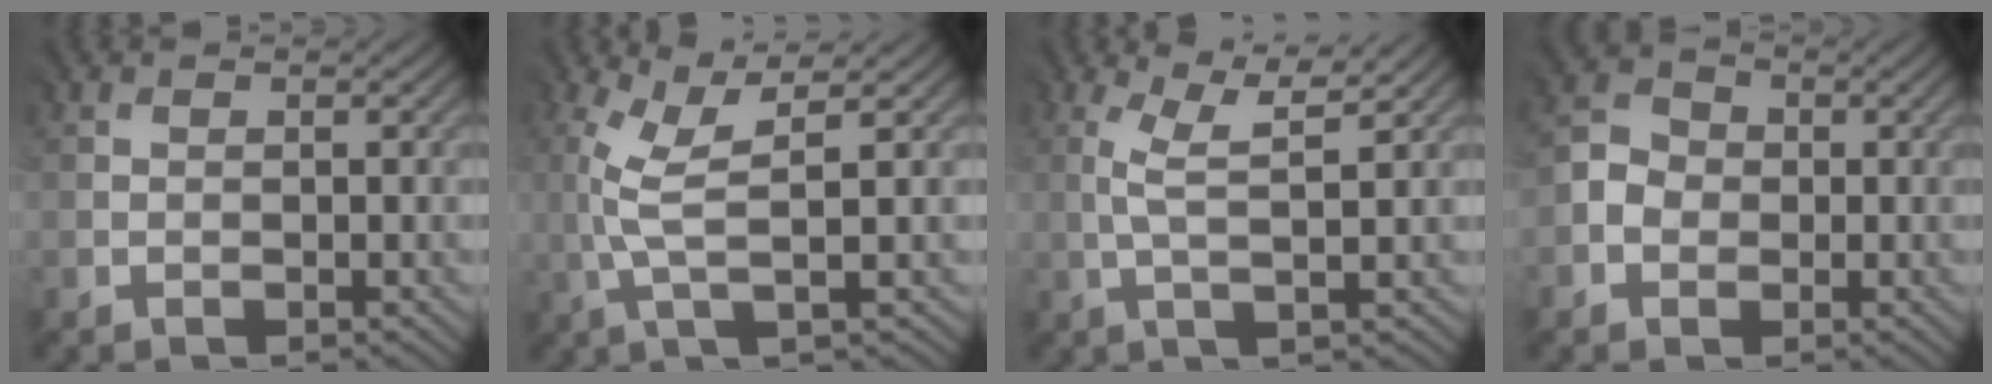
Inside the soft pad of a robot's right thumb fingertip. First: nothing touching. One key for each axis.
{"total": 4.7, "fx": 0.7, "fy": 0.6, "fz": 4.6, "tx": -0.102, "ty": 0.010, "tz": 0.016}
{"total": 3.8, "fx": 1.3, "fy": 0.2, "fz": 3.6, "tx": -0.074, "ty": 0.004, "tz": 0.027}
{"total": 2.9, "fx": -1.0, "fy": 2.6, "fz": 0.7, "tx": -0.017, "ty": 0.000, "tz": -0.023}